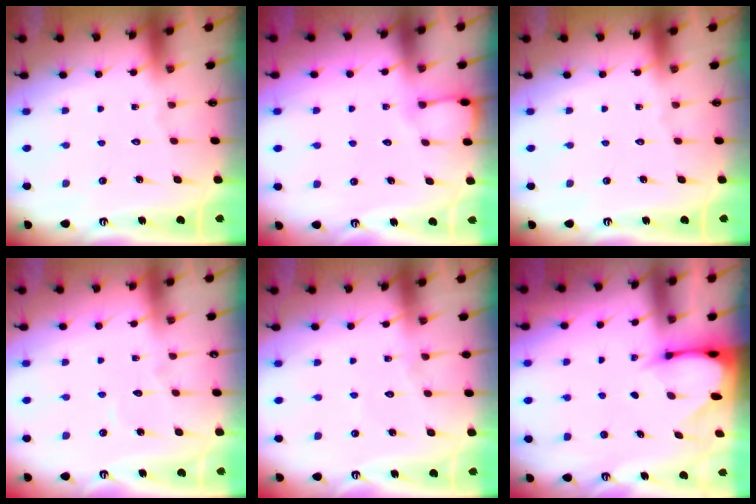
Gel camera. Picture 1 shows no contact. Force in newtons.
{"total": 3.6, "press": 3.6, "slide": 0.4}
{"total": 0.0}
{"total": 4.3, "press": 4.3, "slide": 0.4}
{"total": 4.7, "press": 4.7, "slide": 0.5}
{"total": 3.4, "press": 3.4, "slide": 0.4}